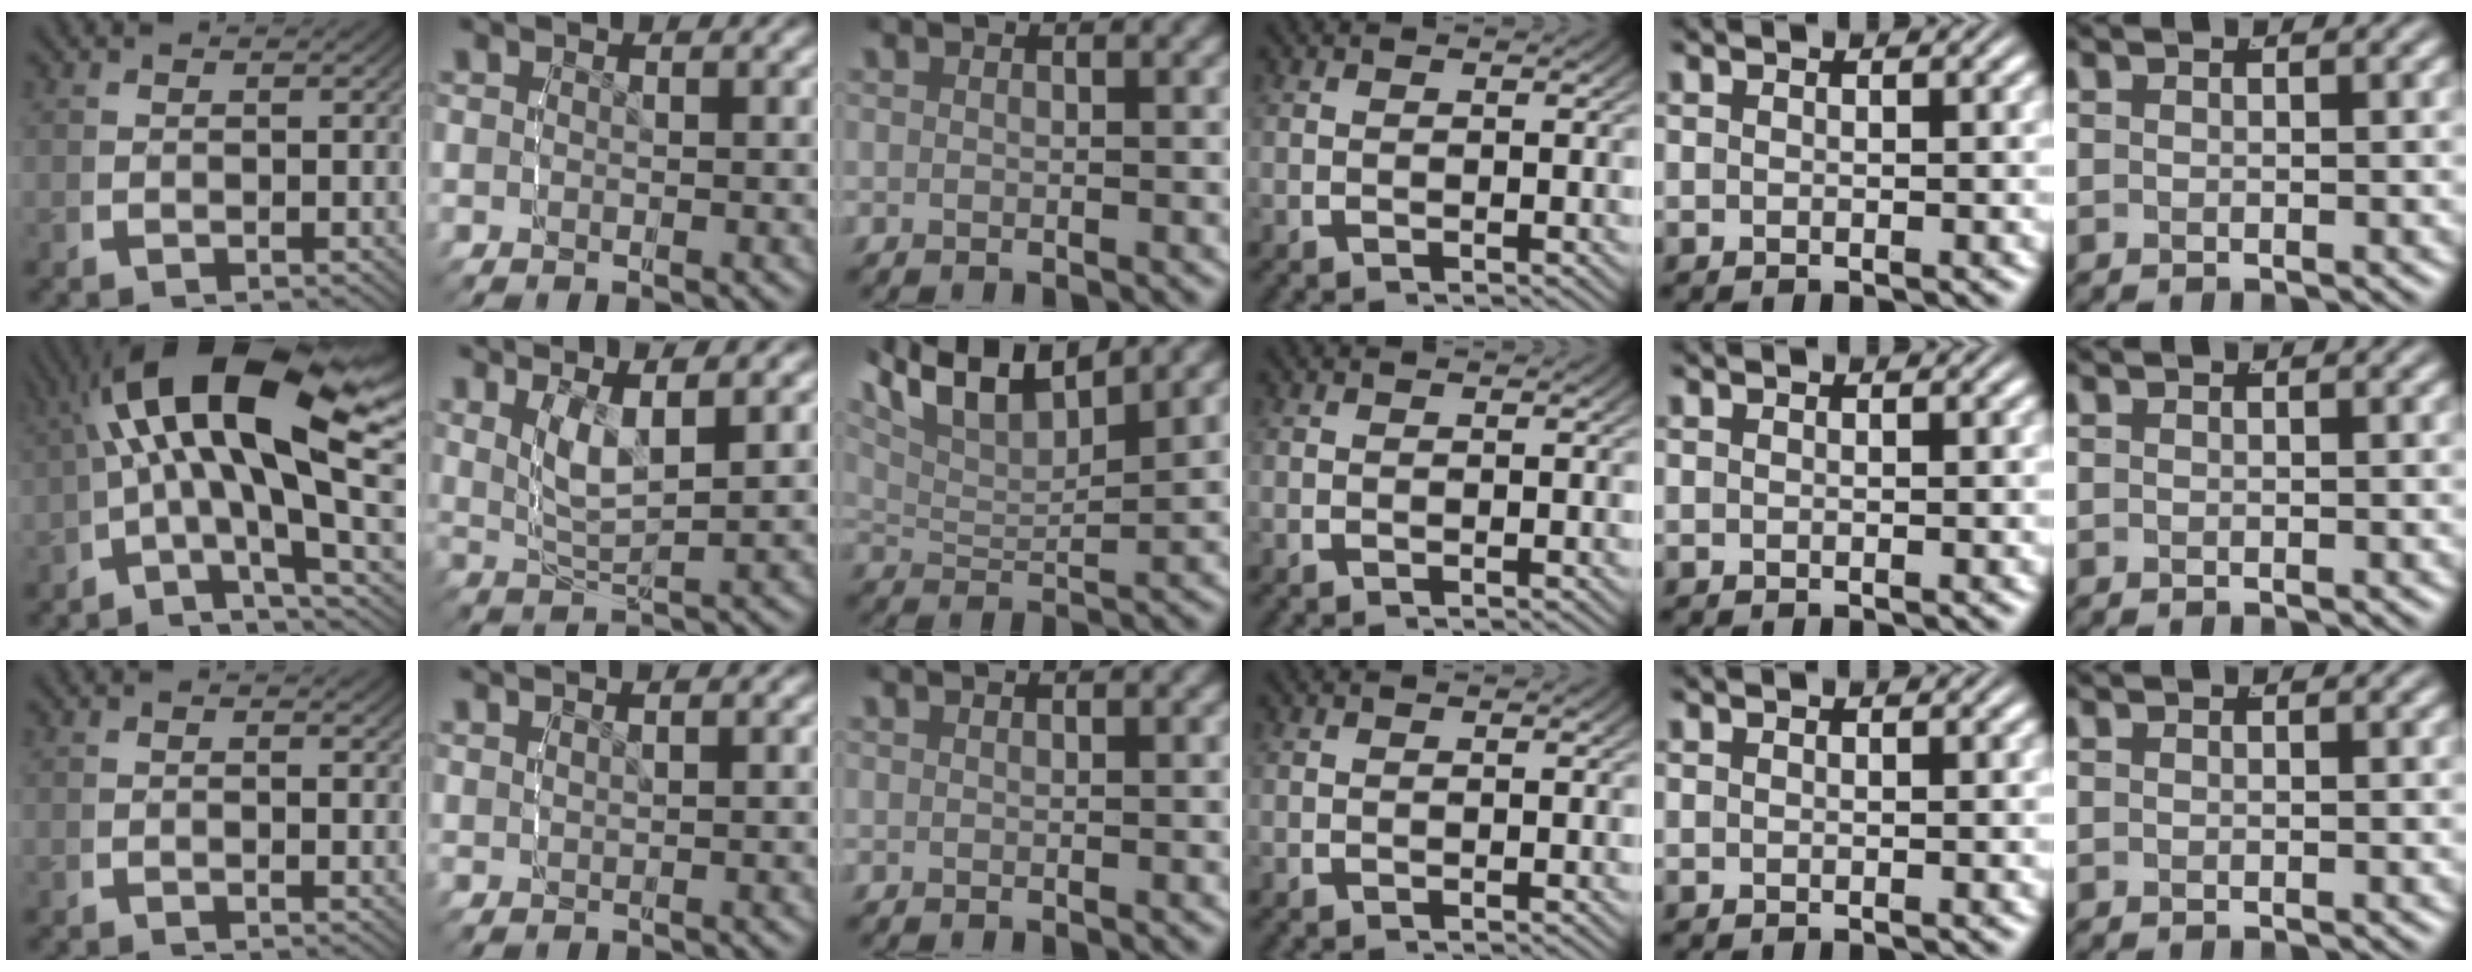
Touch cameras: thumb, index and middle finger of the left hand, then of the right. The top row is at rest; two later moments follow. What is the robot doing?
{"motion": "lift_and_place", "object": "toy banana"}